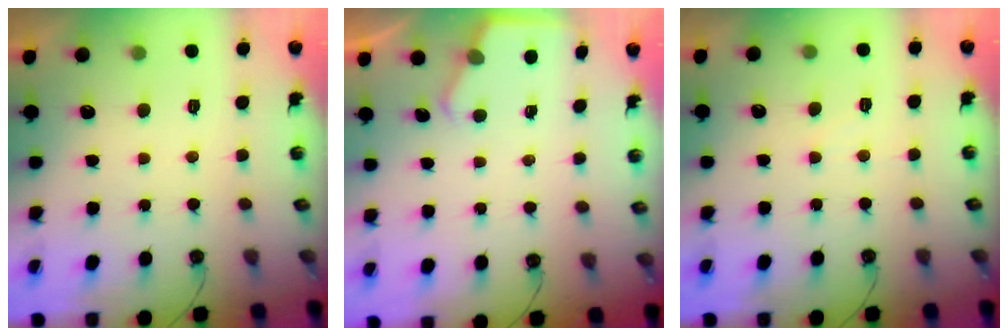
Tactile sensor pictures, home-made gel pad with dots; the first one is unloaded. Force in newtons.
{"total": 2.8, "press": 2.8, "slide": 0.5}
{"total": 3.6, "press": 3.6, "slide": 0.6}